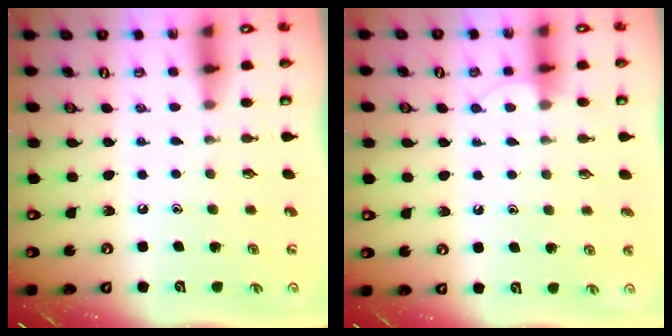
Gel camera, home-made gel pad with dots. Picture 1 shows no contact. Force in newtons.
{"total": 4.5, "press": 4.4, "slide": 0.4}